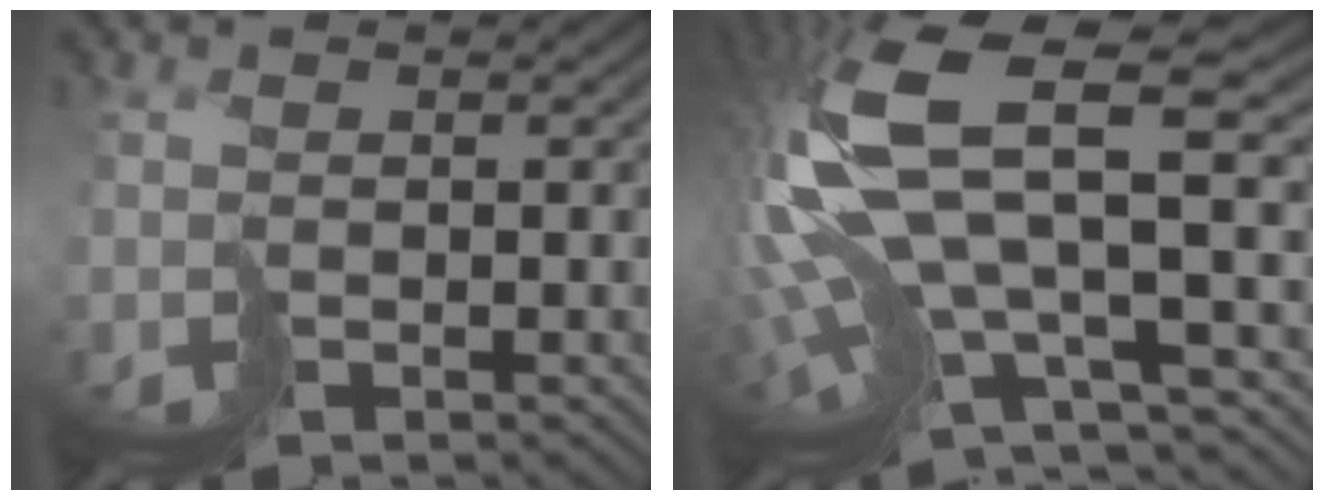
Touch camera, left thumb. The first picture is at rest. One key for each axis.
{"total": 17.1, "fx": 1.3, "fy": 7.4, "fz": 15.4, "tx": -0.368, "ty": -0.031, "tz": 0.055}